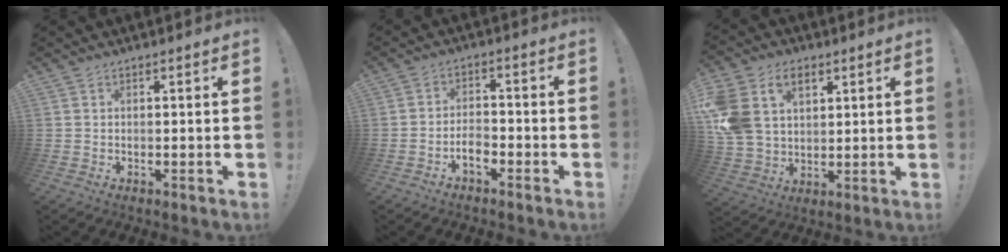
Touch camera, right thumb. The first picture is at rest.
{"total": 5.0, "force": [-3.0, 2.4, 3.1], "torque": [-0.064, 0.008, -0.053]}
{"total": 14.7, "force": [6.3, 10.6, 8.0], "torque": [-0.165, -0.028, 0.120]}